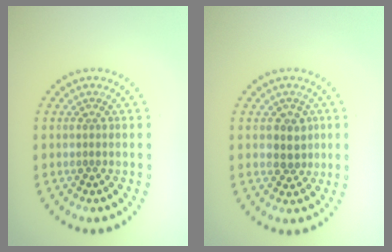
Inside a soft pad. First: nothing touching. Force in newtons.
{"total": 2.2, "press": 2.1, "slide": 0.9}